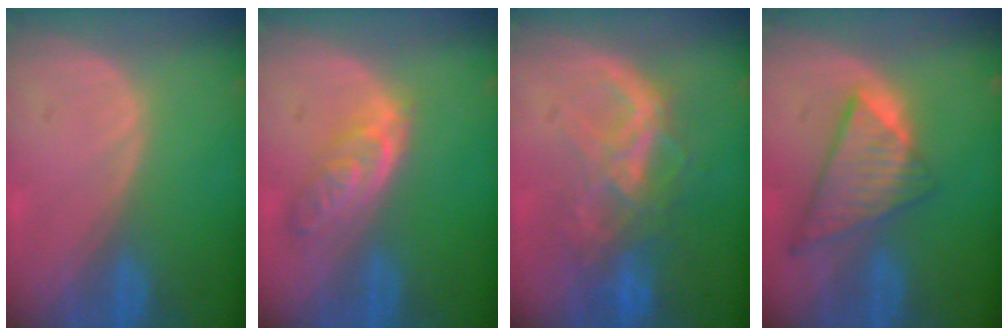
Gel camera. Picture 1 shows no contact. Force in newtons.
{"total": 5.0, "press": 4.9, "slide": 0.4}
{"total": 8.8, "press": 7.6, "slide": 4.4}
{"total": 8.7, "press": 7.5, "slide": 4.5}